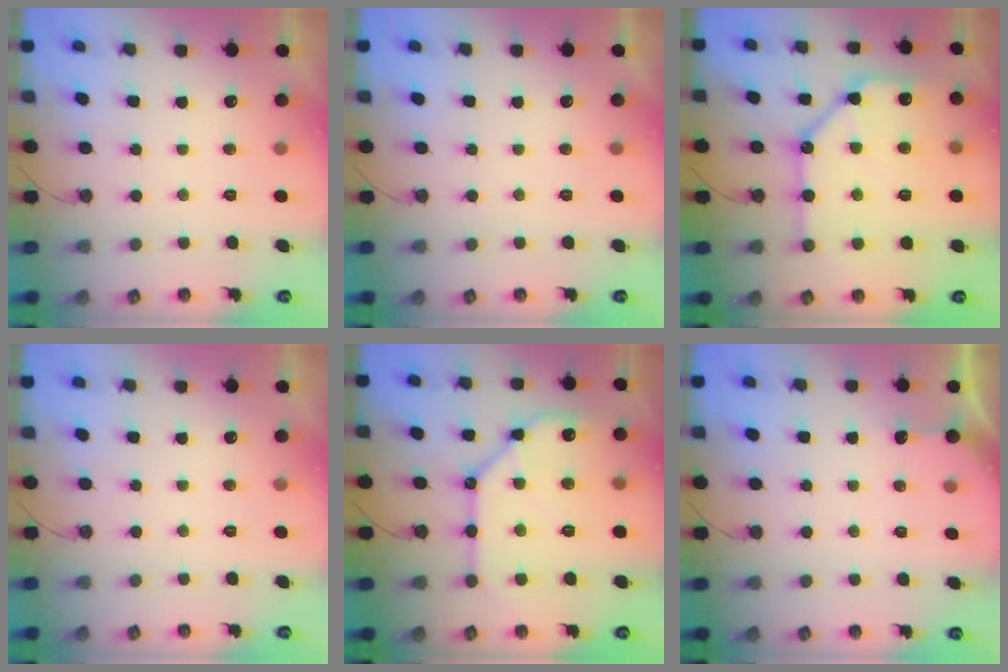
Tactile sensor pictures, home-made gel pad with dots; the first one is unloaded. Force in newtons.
{"total": 0.0}
{"total": 16.5, "press": 16.4, "slide": 1.9}
{"total": 0.0}
{"total": 15.0, "press": 14.9, "slide": 1.7}
{"total": 2.3, "press": 2.3, "slide": 0.3}